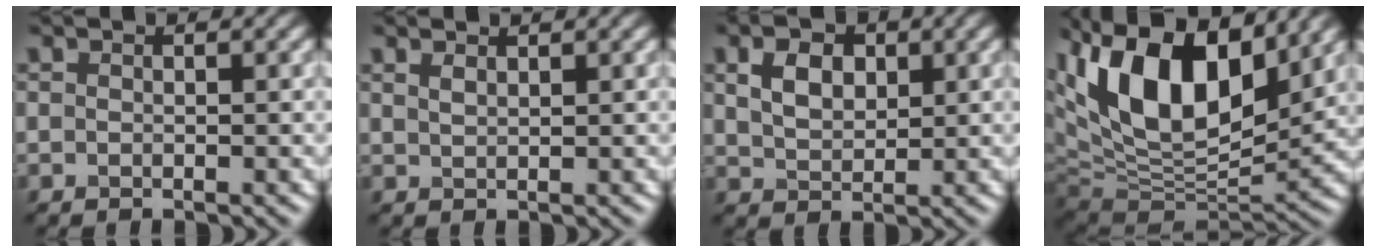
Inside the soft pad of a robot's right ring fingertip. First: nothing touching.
{"total": 1.1, "force": [0.9, 0.3, 0.5], "torque": [-0.011, 0.002, 0.018]}
{"total": 3.6, "force": [1.3, 2.3, 2.5], "torque": [-0.049, 0.004, 0.024]}
{"total": 15.9, "force": [6.4, 7.9, 12.3], "torque": [-0.224, 0.025, 0.106]}